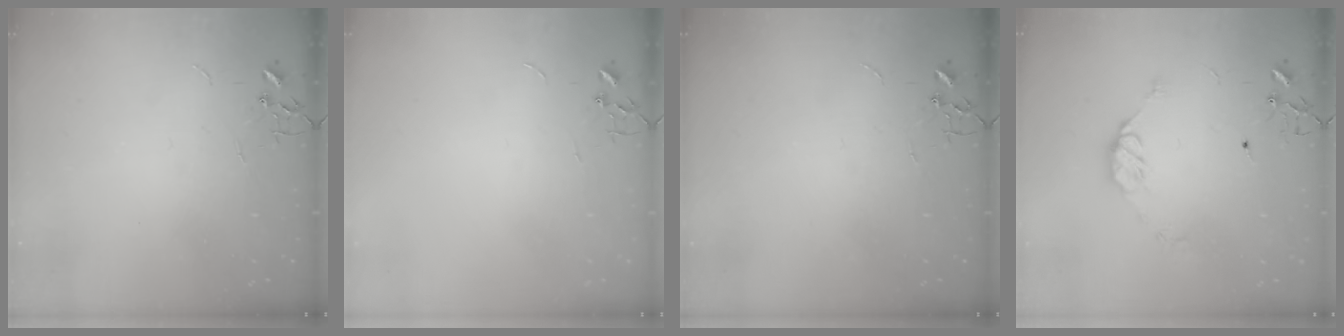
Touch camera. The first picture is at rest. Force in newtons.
{"total": 0.0}
{"total": 0.0}
{"total": 8.5, "press": 8.5, "slide": 0.9}